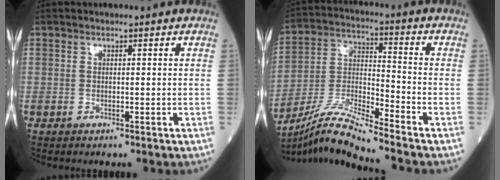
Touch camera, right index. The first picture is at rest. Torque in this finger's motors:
{"motor_torque": [-0.29, -0.27, 0.09, 0.05]}